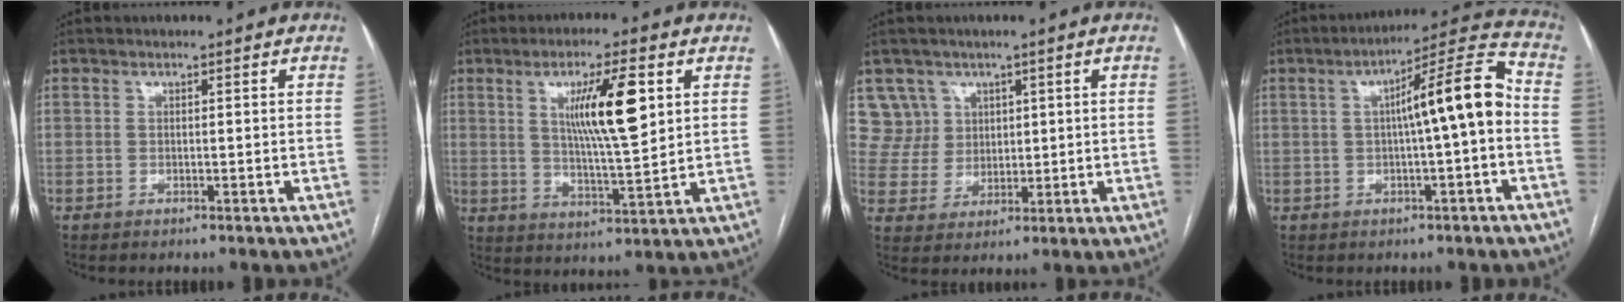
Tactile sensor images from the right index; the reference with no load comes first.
{"total": 11.0, "force": [3.5, 1.1, 10.4], "torque": [-0.177, -0.003, 0.060]}
{"total": 6.9, "force": [3.7, 5.8, -0.6], "torque": [0.015, 0.015, 0.080]}
{"total": 11.2, "force": [0.1, 0.7, 11.2], "torque": [-0.166, 0.031, -0.003]}